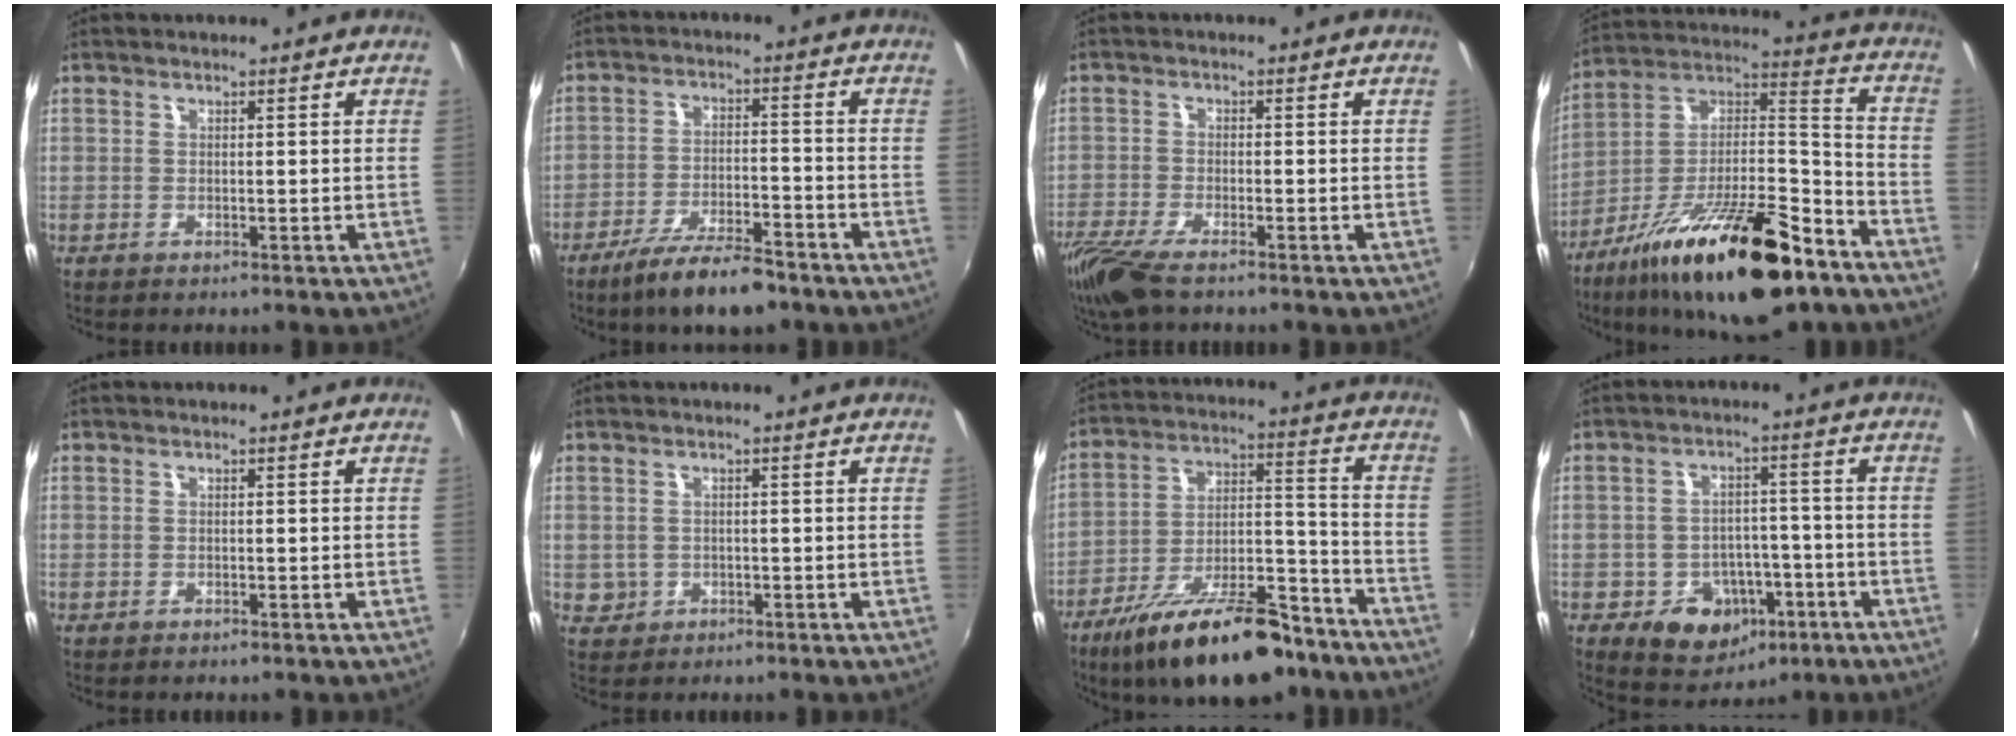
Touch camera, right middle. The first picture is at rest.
{"total": 10.7, "force": [-8.3, 2.8, 6.1], "torque": [-0.130, -0.012, -0.140]}
{"total": 8.6, "force": [-6.4, 2.0, 5.3], "torque": [-0.137, -0.035, -0.125]}
{"total": 26.0, "force": [-16.5, 7.8, 18.6], "torque": [-0.311, -0.010, -0.266]}
{"total": 0.0}
{"total": 2.6, "force": [-0.3, 2.5, 0.6], "torque": [-0.012, -0.001, -0.001]}
{"total": 22.1, "force": [-15.9, 7.9, 13.3], "torque": [-0.226, -0.004, -0.243]}
{"total": 10.5, "force": [-5.0, 7.9, 4.8], "torque": [-0.095, 0.019, -0.050]}